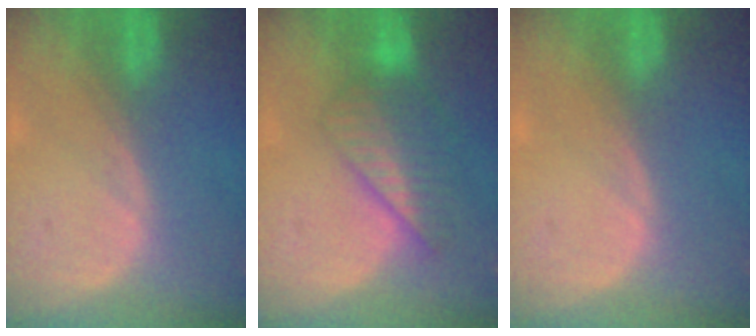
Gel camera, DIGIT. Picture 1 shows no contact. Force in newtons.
{"total": 6.6, "press": 6.0, "slide": 2.6}
{"total": 0.5, "press": 0.1, "slide": 0.5}